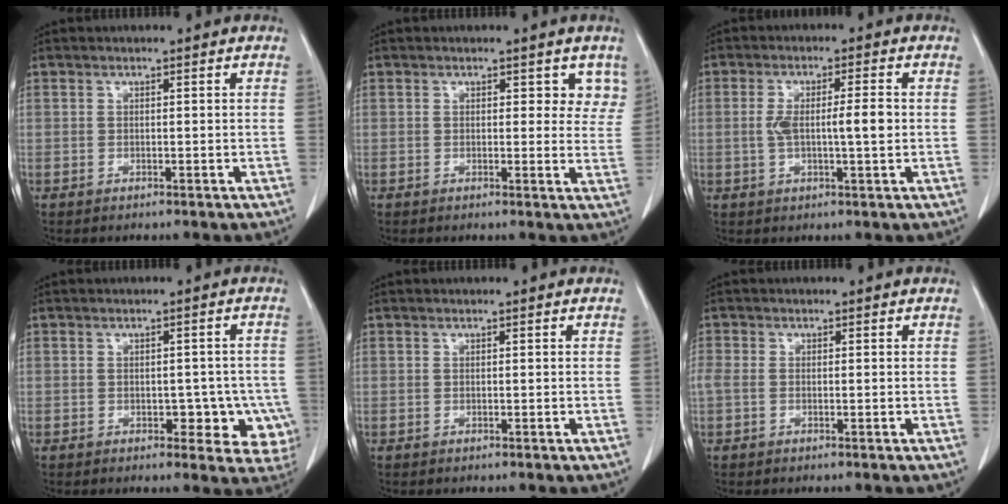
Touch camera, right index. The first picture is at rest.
{"total": 3.8, "force": [2.4, 2.3, 1.9], "torque": [0.004, -0.004, 0.017]}
{"total": 5.8, "force": [-0.1, 0.7, 5.7], "torque": [-0.108, 0.008, 0.002]}
{"total": 6.6, "force": [-2.0, 3.8, 5.1], "torque": [-0.037, 0.012, -0.018]}
{"total": 0.0}
{"total": 1.9, "force": [-0.2, 1.1, 1.5], "torque": [-0.050, 0.013, -0.002]}